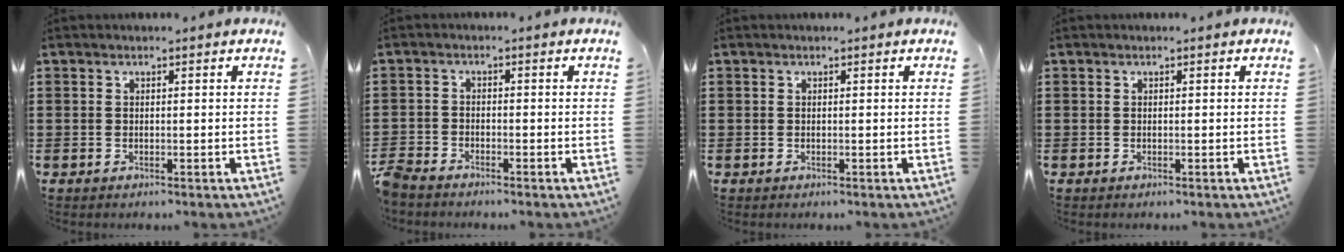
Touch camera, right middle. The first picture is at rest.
{"total": 2.5, "force": [-2.4, 0.4, 0.5], "torque": [-0.032, -0.004, -0.057]}
{"total": 0.0}
{"total": 0.0}